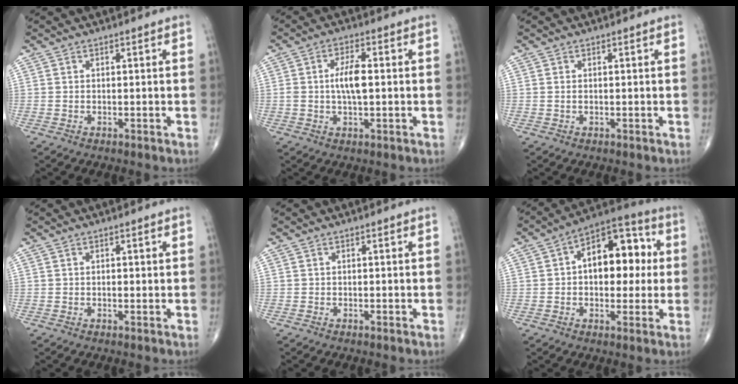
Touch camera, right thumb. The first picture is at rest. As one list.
[{"total": 5.9, "force": [0.2, 2.4, 5.4], "torque": [-0.102, 0.006, 0.001]}, {"total": 0.6, "force": [0.0, 0.3, 0.5], "torque": [-0.013, 0.002, 0.003]}, {"total": 0.7, "force": [0.1, 0.3, 0.6], "torque": [-0.009, -0.001, 0.002]}, {"total": 0.0}, {"total": 14.8, "force": [1.8, 8.8, 11.8], "torque": [-0.126, 0.028, 0.017]}]